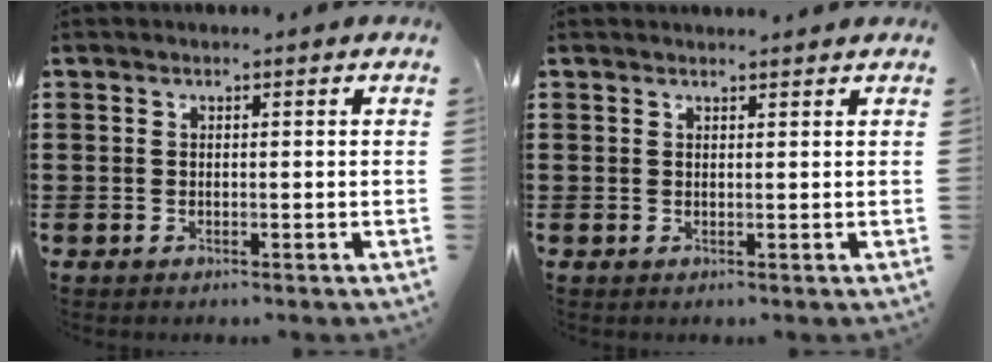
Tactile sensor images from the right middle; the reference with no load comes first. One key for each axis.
{"total": 0.9, "fx": 0.9, "fy": 0.0, "fz": 0.1, "tx": 0.003, "ty": -0.005, "tz": 0.015}